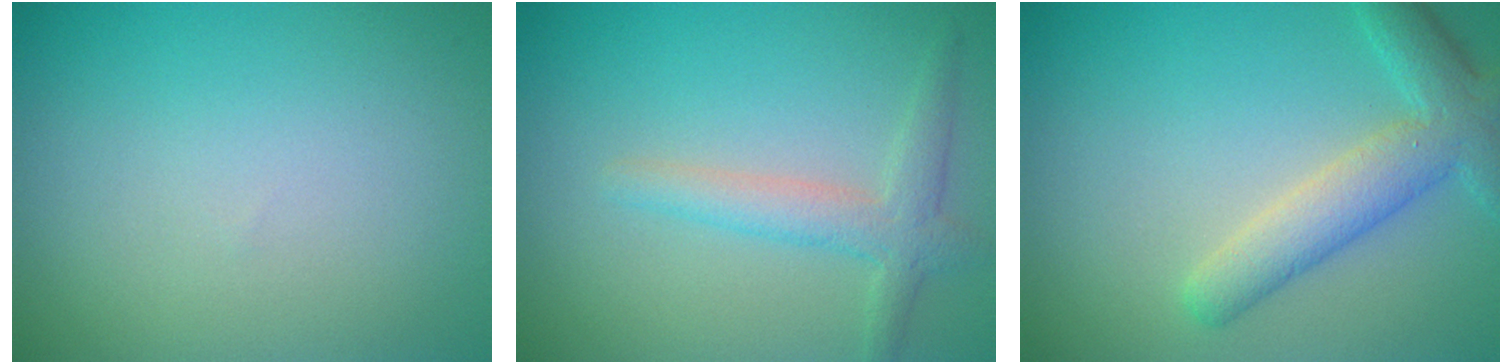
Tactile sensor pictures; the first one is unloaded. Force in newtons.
{"total": 2.8, "press": 2.8, "slide": 0.1}
{"total": 4.6, "press": 4.6, "slide": 0.2}